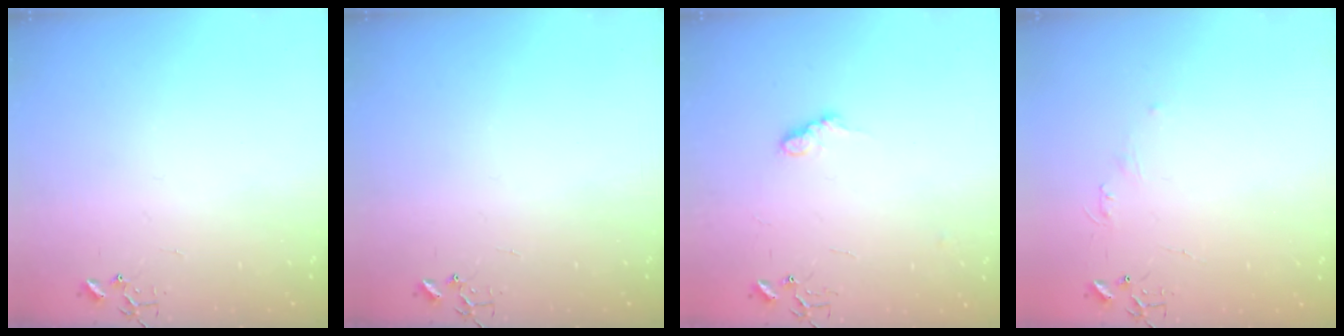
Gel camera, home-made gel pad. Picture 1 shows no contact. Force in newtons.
{"total": 0.0}
{"total": 7.6, "press": 7.6, "slide": 0.5}
{"total": 4.0, "press": 3.9, "slide": 0.6}